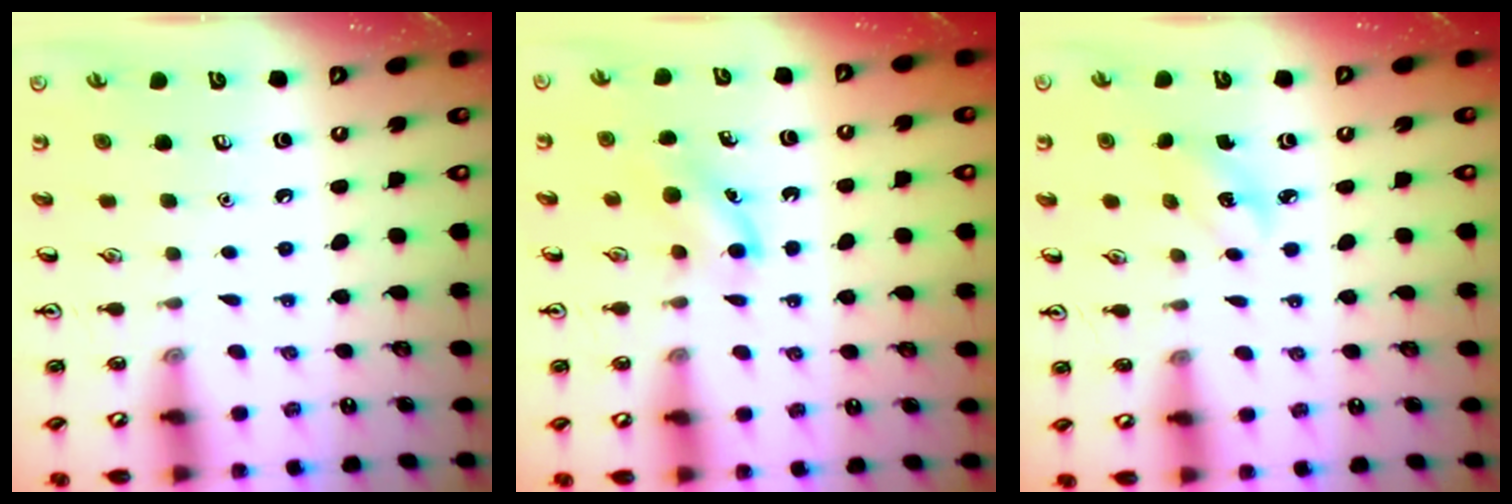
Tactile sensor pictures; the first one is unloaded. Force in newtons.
{"total": 5.1, "press": 4.8, "slide": 1.5}
{"total": 2.6, "press": 2.5, "slide": 0.8}